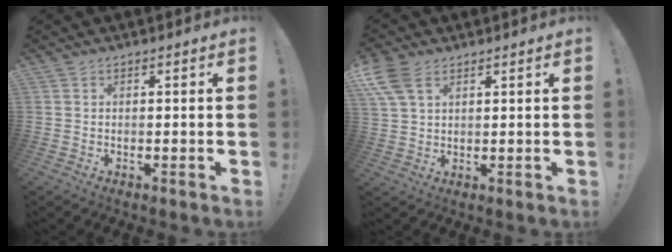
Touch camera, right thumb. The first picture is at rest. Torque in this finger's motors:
{"motor_torque": [0.05, 0.83, 1.01, 0.80, 0.05]}